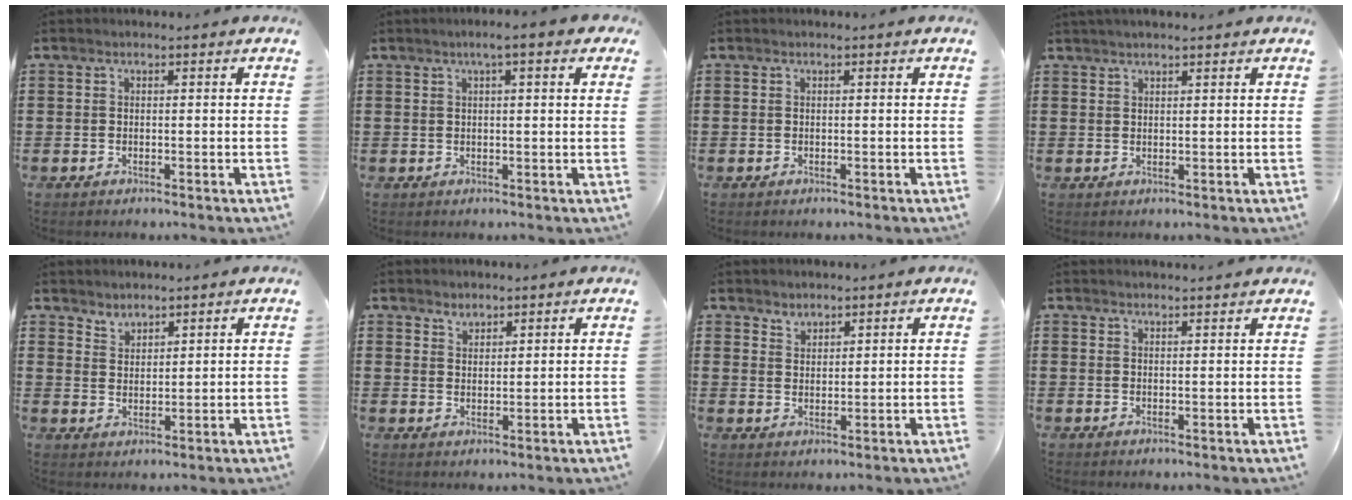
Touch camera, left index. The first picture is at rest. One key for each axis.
{"total": 3.0, "fx": 1.5, "fy": 0.2, "fz": 2.6, "tx": -0.054, "ty": 0.002, "tz": 0.026}
{"total": 0.0}
{"total": 1.2, "fx": 1.2, "fy": 0.1, "fz": 0.4, "tx": -0.009, "ty": 0.001, "tz": 0.022}
{"total": 2.5, "fx": 2.3, "fy": 0.7, "fz": -0.4, "tx": 0.001, "ty": -0.003, "tz": 0.045}
{"total": 2.0, "fx": 1.7, "fy": 1.0, "fz": -0.2, "tx": -0.002, "ty": 0.003, "tz": 0.033}
{"total": 2.1, "fx": 1.9, "fy": 0.8, "fz": -0.3, "tx": 0.001, "ty": 0.001, "tz": 0.038}
{"total": 1.5, "fx": 1.5, "fy": -0.3, "fz": 0.0, "tx": -0.004, "ty": -0.001, "tz": 0.029}